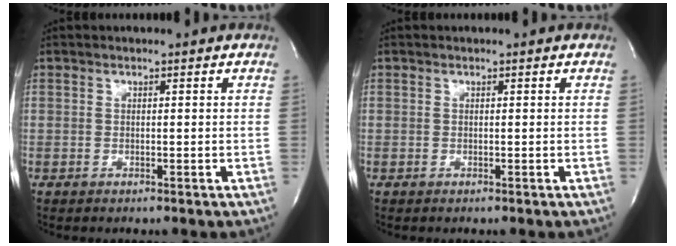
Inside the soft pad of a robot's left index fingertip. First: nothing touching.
{"total": 0.0}